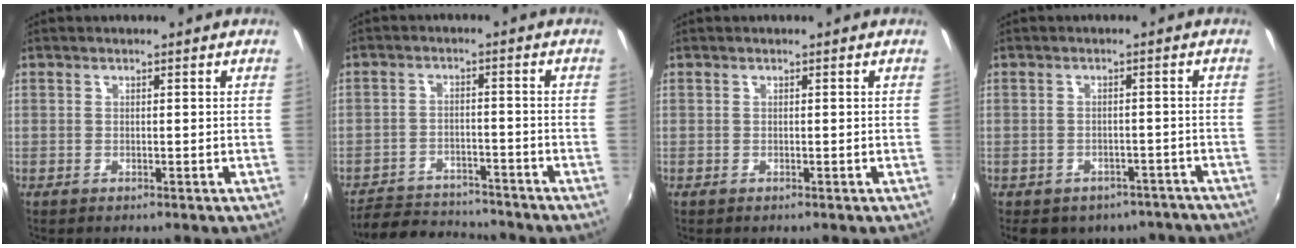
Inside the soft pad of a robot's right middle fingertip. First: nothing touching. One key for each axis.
{"total": 11.0, "fx": -10.0, "fy": 3.5, "fz": 2.7, "tx": -0.080, "ty": 0.009, "tz": -0.151}
{"total": 0.0}
{"total": 12.8, "fx": -9.6, "fy": 7.1, "fz": 4.5, "tx": -0.095, "ty": 0.000, "tz": -0.111}